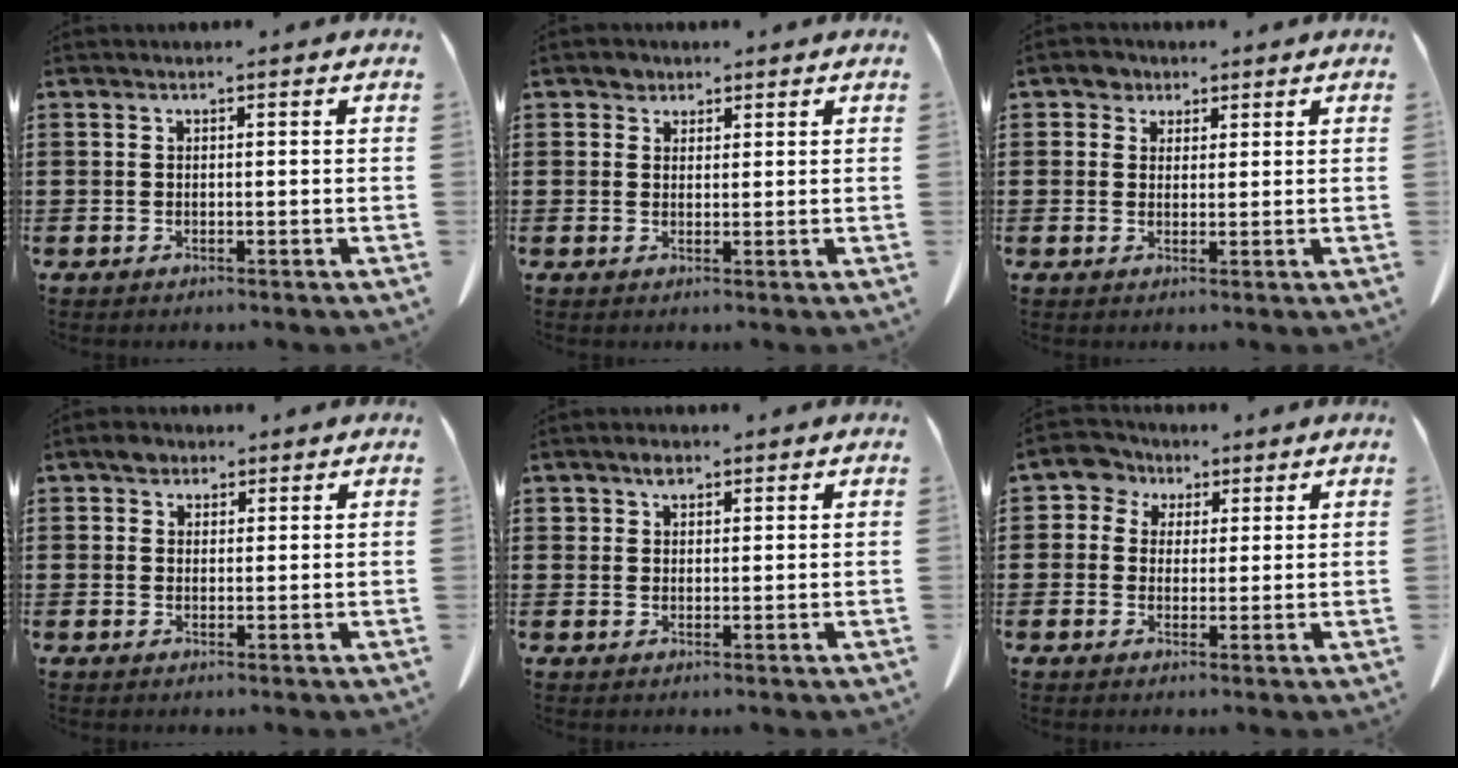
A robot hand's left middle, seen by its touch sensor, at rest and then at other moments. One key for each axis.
{"total": 1.8, "fx": 1.4, "fy": 1.1, "fz": 0.2, "tx": 0.000, "ty": 0.002, "tz": 0.025}
{"total": 2.1, "fx": 1.6, "fy": 1.5, "fz": 0.2, "tx": -0.003, "ty": 0.004, "tz": 0.028}
{"total": 2.2, "fx": 1.7, "fy": 1.4, "fz": 0.4, "tx": -0.006, "ty": 0.005, "tz": 0.030}
{"total": 2.0, "fx": 1.4, "fy": 1.1, "fz": 0.8, "tx": -0.011, "ty": 0.000, "tz": 0.025}
{"total": 3.8, "fx": 1.7, "fy": 3.3, "fz": 0.5, "tx": -0.033, "ty": 0.009, "tz": 0.027}